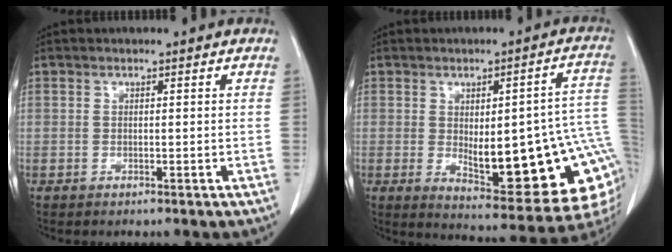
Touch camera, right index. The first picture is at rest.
{"total": 21.8, "force": [-1.6, 5.5, 21.0], "torque": [-0.203, 0.009, 0.004]}